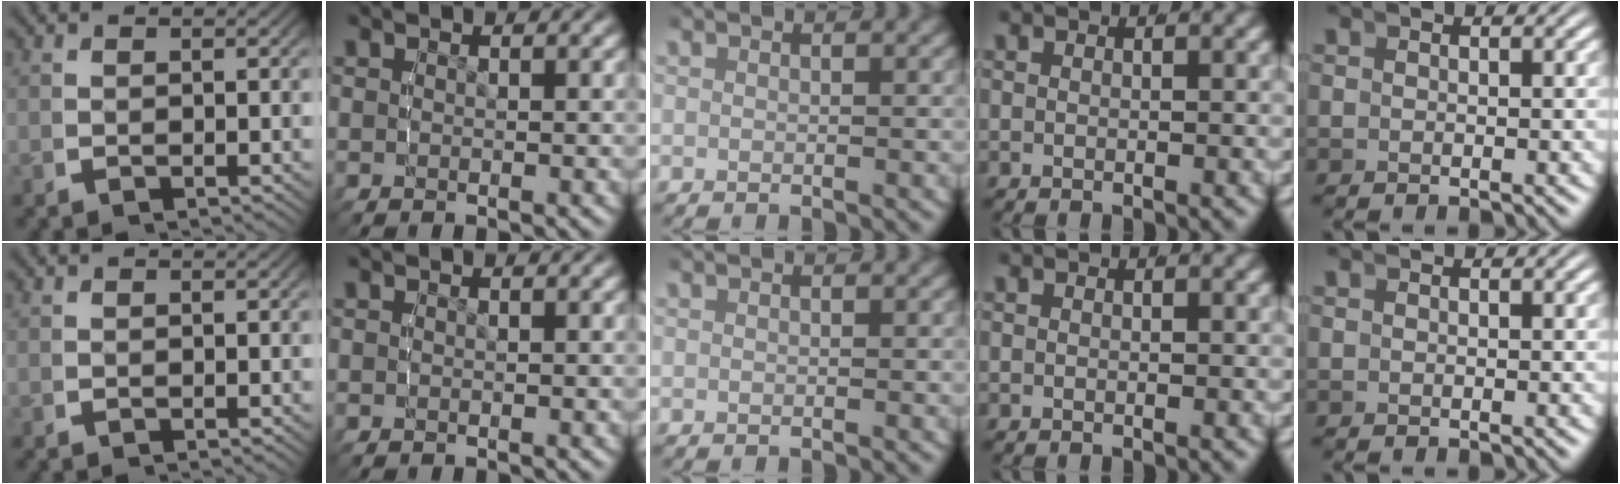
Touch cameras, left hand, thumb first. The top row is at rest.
{}